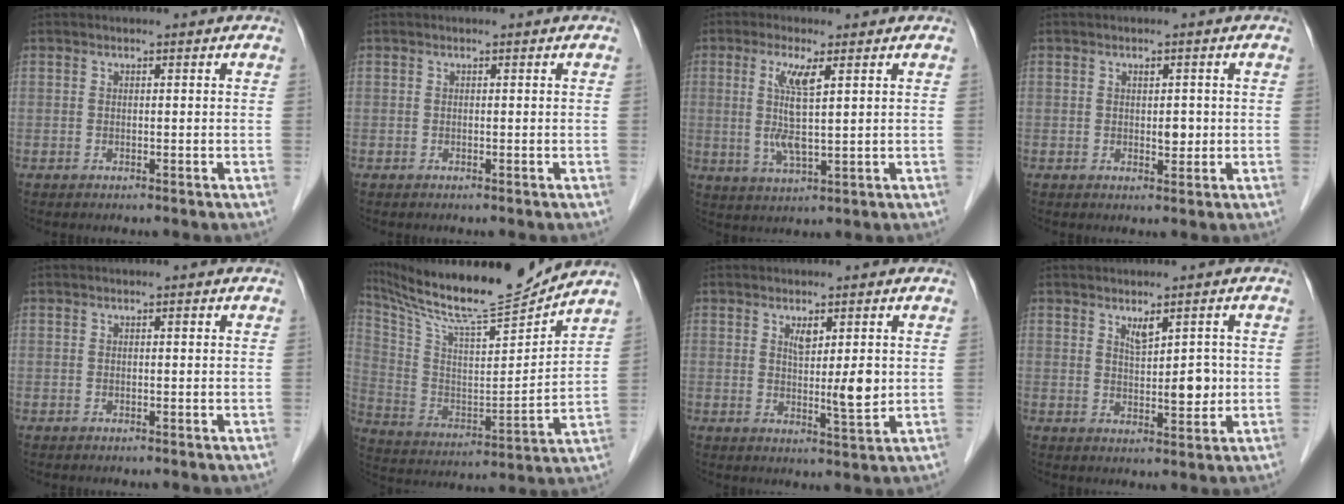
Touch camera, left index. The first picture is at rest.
{"total": 0.0}
{"total": 6.4, "force": [1.6, 0.4, 6.1], "torque": [-0.129, -0.007, 0.035]}
{"total": 2.1, "force": [0.1, 1.2, 1.8], "torque": [-0.026, -0.001, 0.003]}
{"total": 0.0}
{"total": 18.3, "force": [17.2, 0.0, 6.4], "torque": [-0.134, -0.035, 0.295]}
{"total": 5.3, "force": [1.0, 1.0, 5.1], "torque": [-0.077, -0.009, 0.016]}
{"total": 4.8, "force": [0.9, 1.8, 4.3], "torque": [-0.066, -0.004, 0.021]}